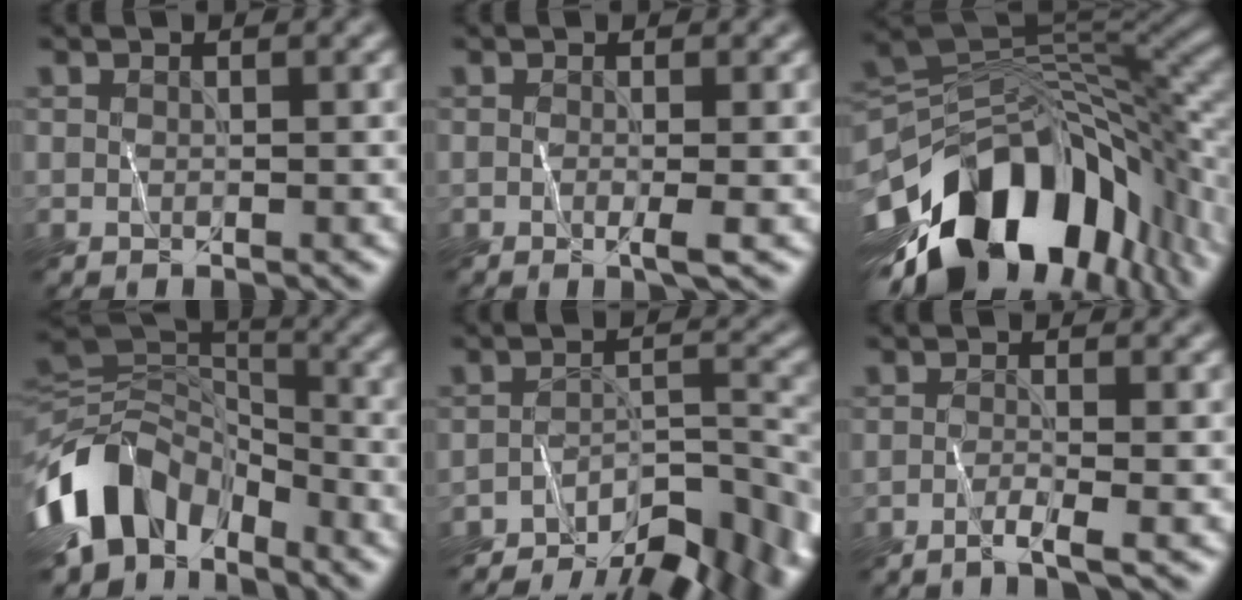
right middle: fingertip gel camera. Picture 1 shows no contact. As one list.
[{"total": 1.4, "force": [-0.2, 0.2, 1.4], "torque": [-0.020, 0.000, -0.006]}, {"total": 14.3, "force": [-6.7, 8.3, 9.5], "torque": [-0.153, 0.016, -0.114]}, {"total": 10.3, "force": [-5.0, 6.9, 5.7], "torque": [-0.103, 0.014, -0.104]}, {"total": 9.2, "force": [-7.6, 2.7, 4.2], "torque": [-0.055, 0.004, -0.106]}, {"total": 1.8, "force": [-1.1, 0.1, 1.4], "torque": [-0.018, 0.008, -0.031]}]